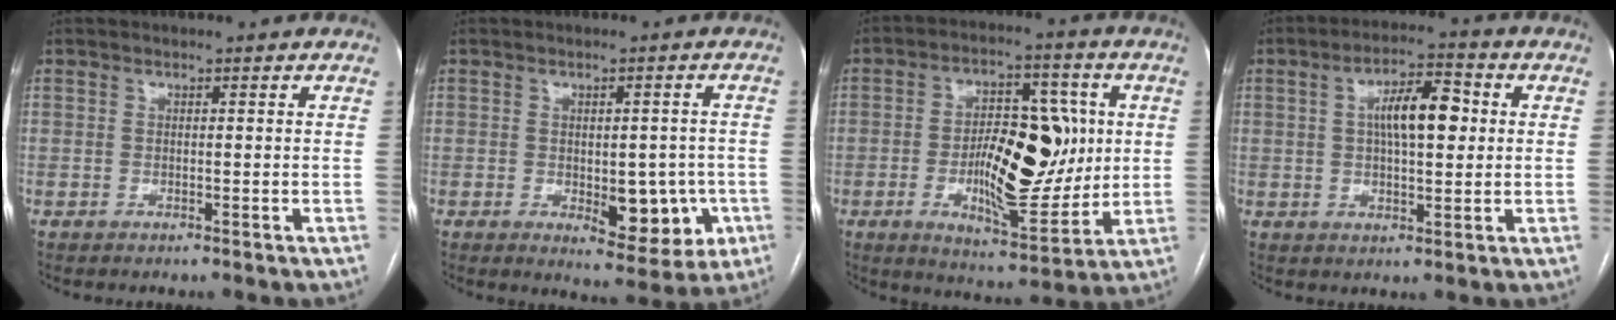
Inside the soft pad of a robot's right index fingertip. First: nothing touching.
{"total": 9.0, "force": [-2.1, 4.6, 7.5], "torque": [-0.078, 0.007, -0.013]}
{"total": 16.1, "force": [-0.4, 6.3, 14.8], "torque": [-0.237, 0.008, 0.001]}
{"total": 8.6, "force": [1.6, 2.9, 8.0], "torque": [-0.136, 0.019, 0.025]}